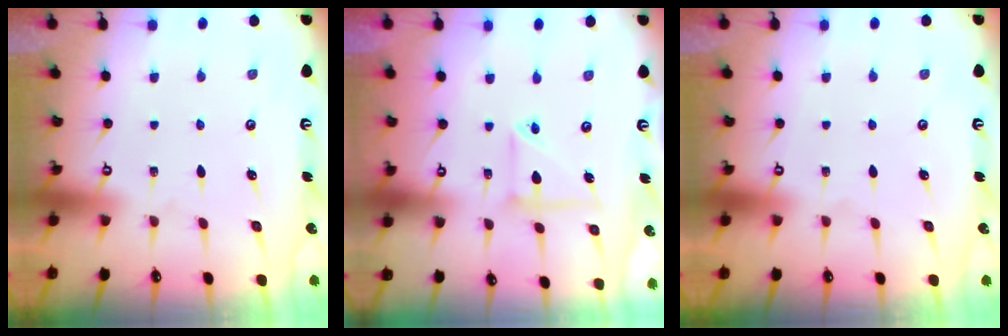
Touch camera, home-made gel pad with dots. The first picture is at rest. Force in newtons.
{"total": 6.4, "press": 6.4, "slide": 0.5}
{"total": 0.0}